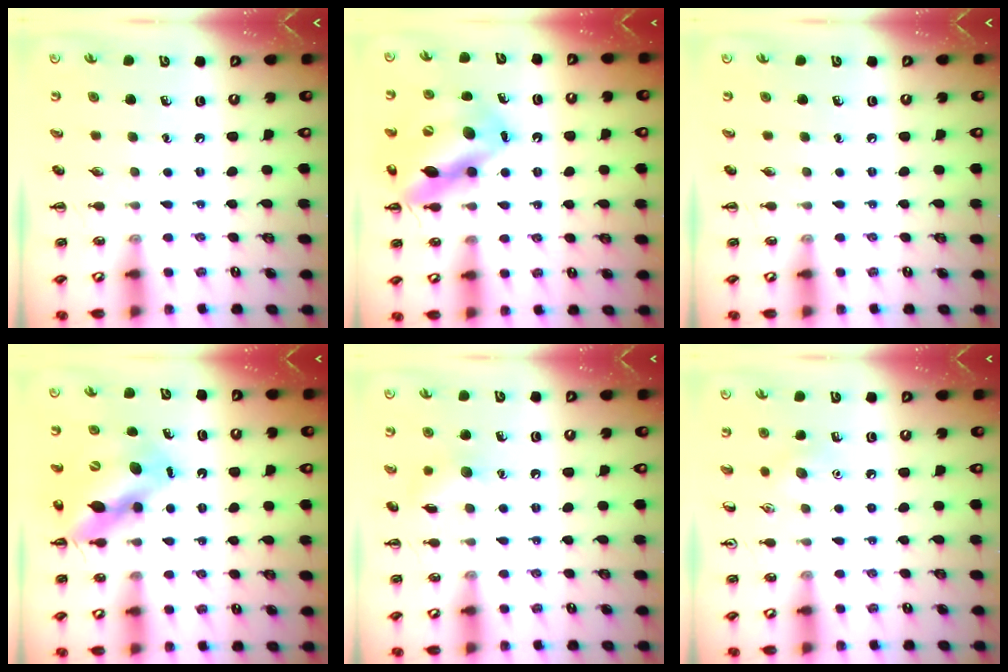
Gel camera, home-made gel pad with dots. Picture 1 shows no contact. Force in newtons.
{"total": 16.8, "press": 16.6, "slide": 2.6}
{"total": 0.0}
{"total": 12.6, "press": 12.2, "slide": 3.1}
{"total": 7.4, "press": 7.3, "slide": 0.8}
{"total": 6.5, "press": 6.2, "slide": 1.8}